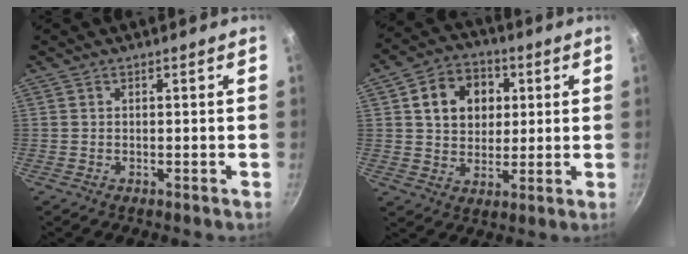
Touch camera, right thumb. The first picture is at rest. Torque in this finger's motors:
{"motor_torque": [-0.74, 1.18, 0.46, -0.39, 0.06]}